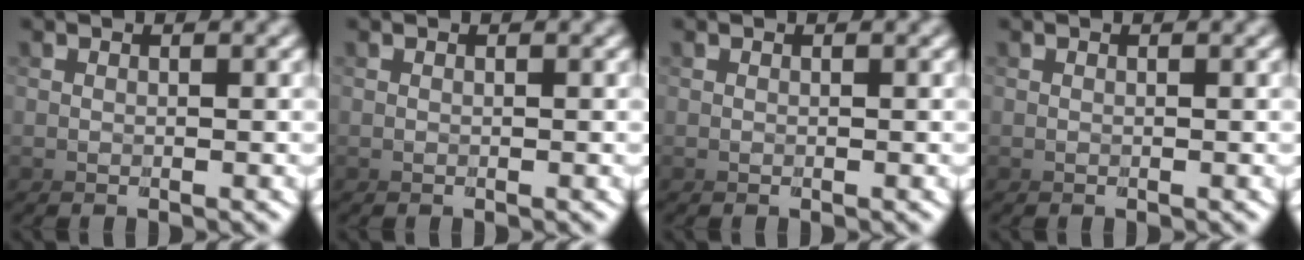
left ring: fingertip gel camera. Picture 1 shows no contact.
{"total": 0.0}
{"total": 0.0}
{"total": 0.0}